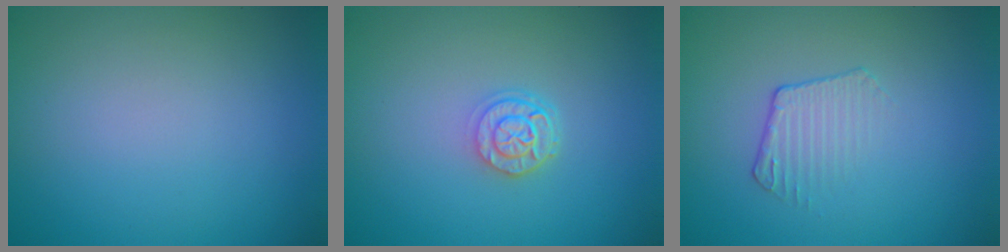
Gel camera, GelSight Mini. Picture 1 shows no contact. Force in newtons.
{"total": 2.4, "press": 1.9, "slide": 1.5}
{"total": 1.8, "press": 0.9, "slide": 1.5}